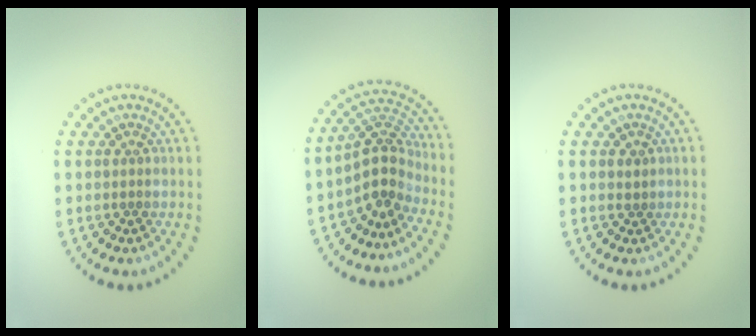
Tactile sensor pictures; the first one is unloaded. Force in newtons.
{"total": 3.5, "press": 2.6, "slide": 2.3}
{"total": 0.5, "press": 0.4, "slide": 0.4}